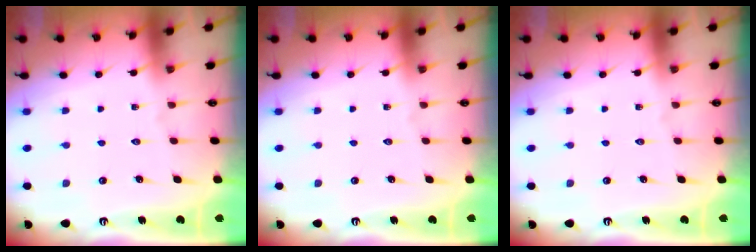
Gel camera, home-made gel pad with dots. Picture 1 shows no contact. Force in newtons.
{"total": 0.0}
{"total": 0.0}